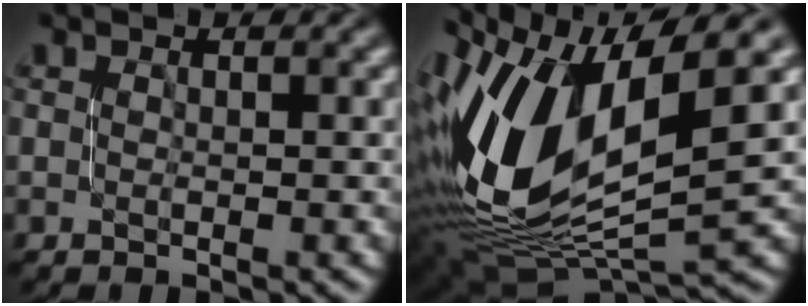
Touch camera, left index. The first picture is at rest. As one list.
[{"total": 13.7, "force": [2.3, 7.0, 11.5], "torque": [-0.242, 0.000, 0.035]}]